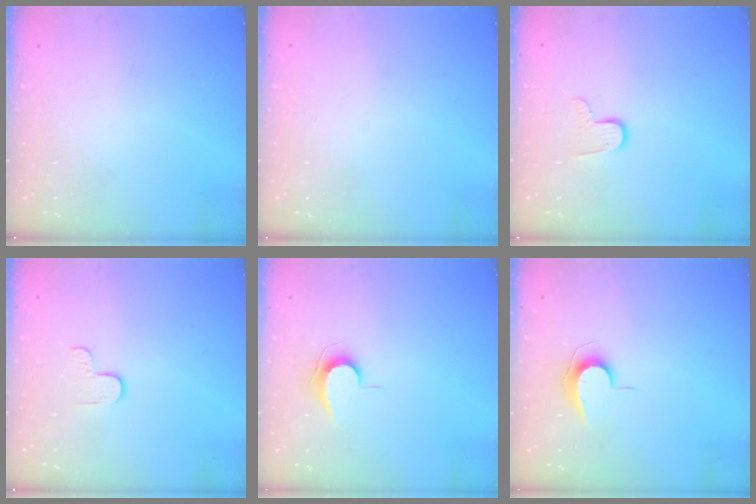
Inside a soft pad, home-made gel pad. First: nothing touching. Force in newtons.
{"total": 0.8, "press": 0.5, "slide": 0.6}
{"total": 7.6, "press": 7.6, "slide": 0.6}
{"total": 2.7, "press": 2.6, "slide": 0.4}
{"total": 6.9, "press": 6.8, "slide": 0.7}
{"total": 6.8, "press": 6.8, "slide": 0.7}